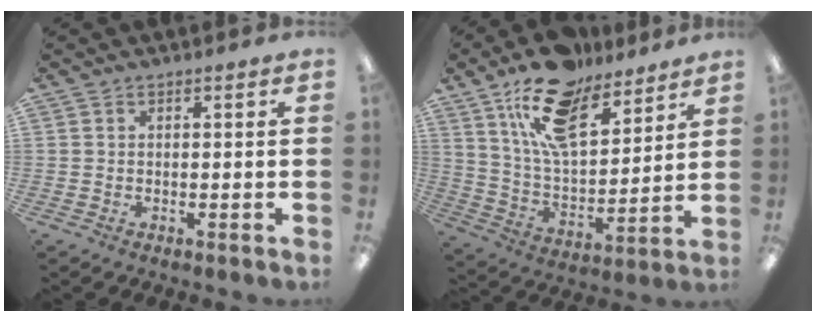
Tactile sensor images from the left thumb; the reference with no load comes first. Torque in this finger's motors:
{"motor_torque": [0.74, 0.52, 1.43, -1.40, 0.15]}